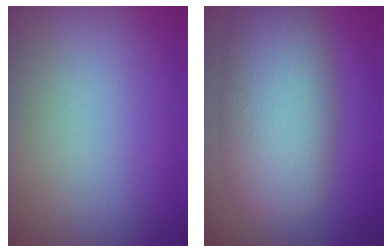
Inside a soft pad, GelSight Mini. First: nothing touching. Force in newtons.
{"total": 9.5, "press": 9.4, "slide": 0.4}